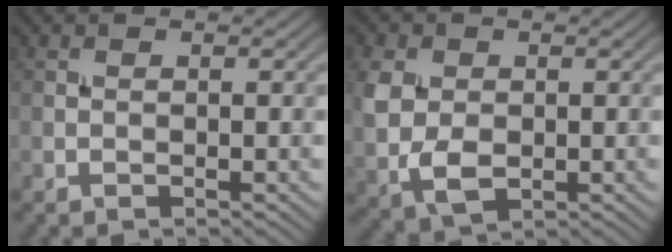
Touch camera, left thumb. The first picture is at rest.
{"total": 6.1, "force": [0.0, 4.4, 4.1], "torque": [-0.106, -0.007, -0.001]}